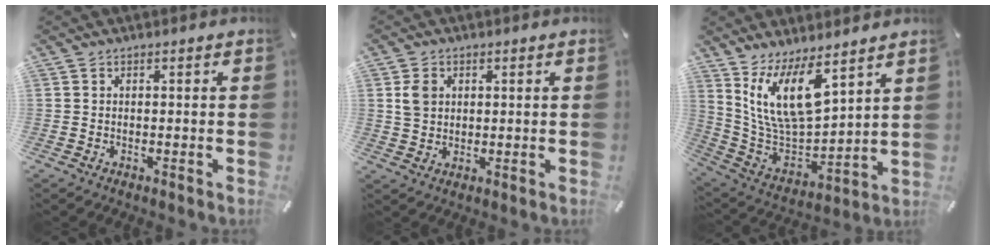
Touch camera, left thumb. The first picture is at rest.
{"total": 4.0, "force": [1.1, 3.6, 1.4], "torque": [-0.025, 0.004, 0.018]}
{"total": 15.9, "force": [9.8, 6.9, 10.4], "torque": [-0.236, -0.057, 0.178]}